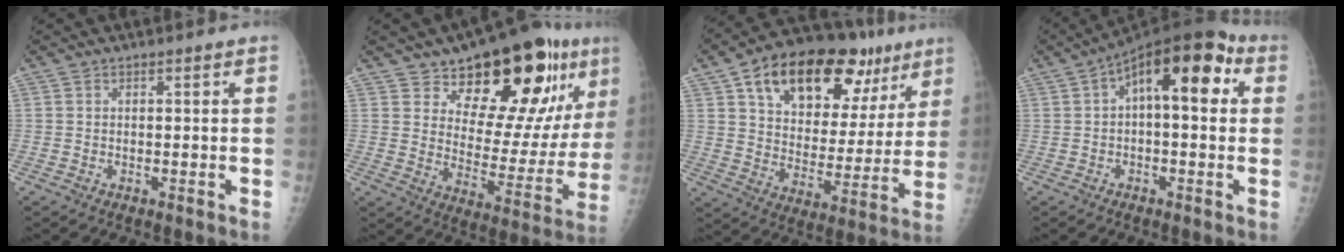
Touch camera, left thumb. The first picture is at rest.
{"total": 22.4, "force": [12.6, 9.6, 15.9], "torque": [-0.171, -0.062, 0.194]}
{"total": 26.3, "force": [13.8, 14.2, 17.2], "torque": [-0.224, -0.002, 0.217]}
{"total": 14.5, "force": [3.4, 6.8, 12.4], "torque": [-0.156, 0.044, 0.042]}